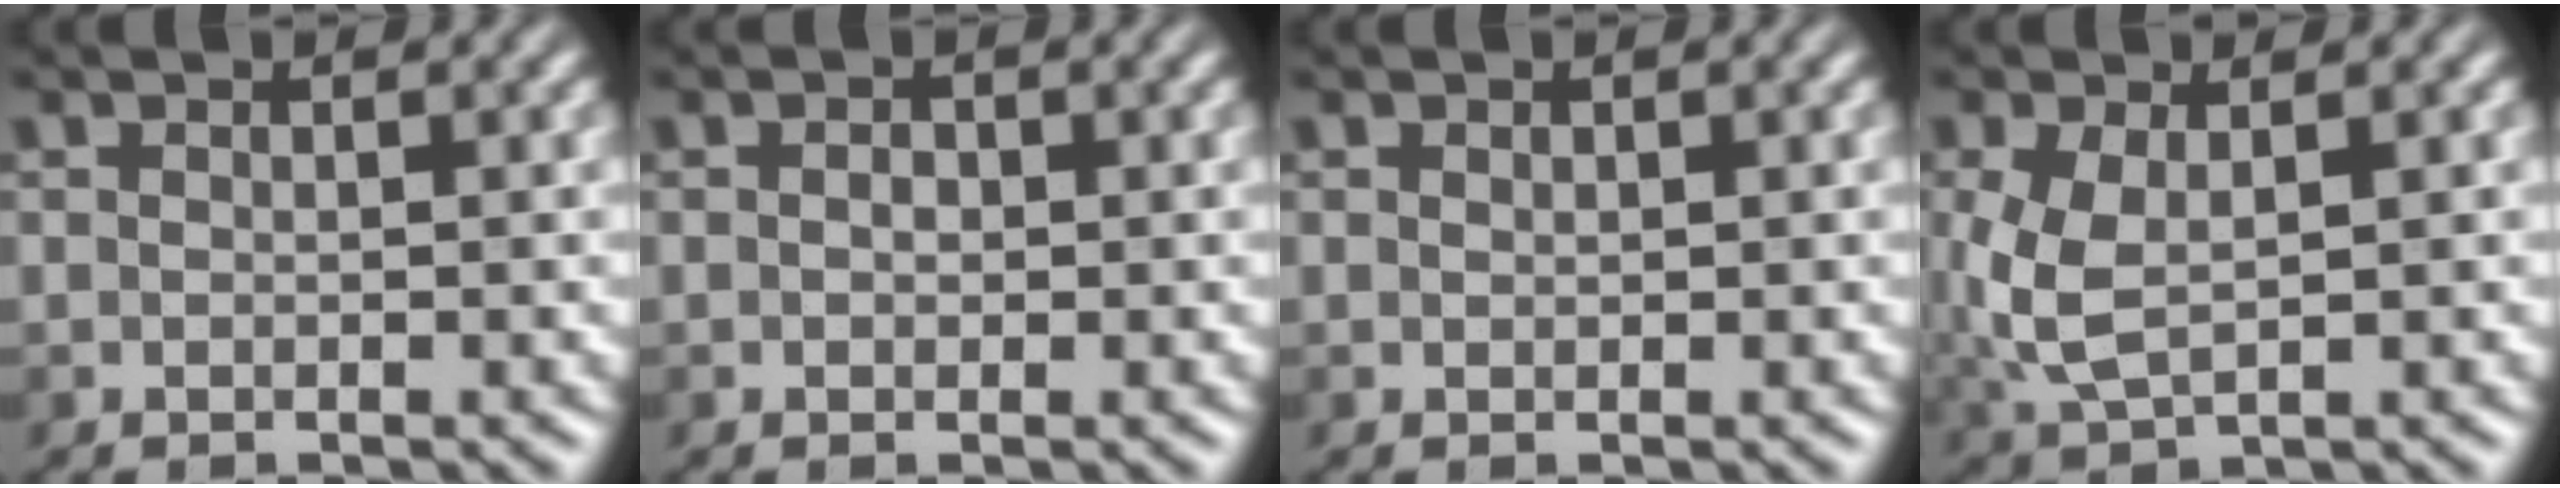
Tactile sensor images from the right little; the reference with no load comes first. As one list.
[{"total": 1.7, "force": [0.6, 1.3, 0.9], "torque": [-0.004, 0.011, -0.009]}, {"total": 0.0}, {"total": 4.1, "force": [0.4, 2.3, 3.3], "torque": [-0.095, 0.002, 0.016]}]